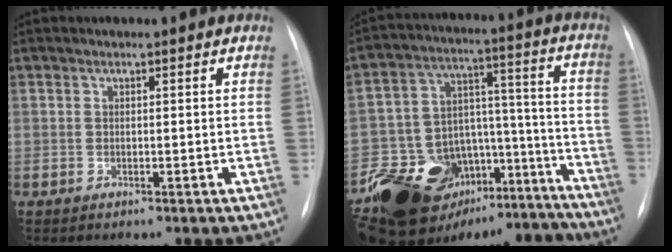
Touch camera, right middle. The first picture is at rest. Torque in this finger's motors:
{"motor_torque": [1.05, -1.08, 0.74, 0.18]}